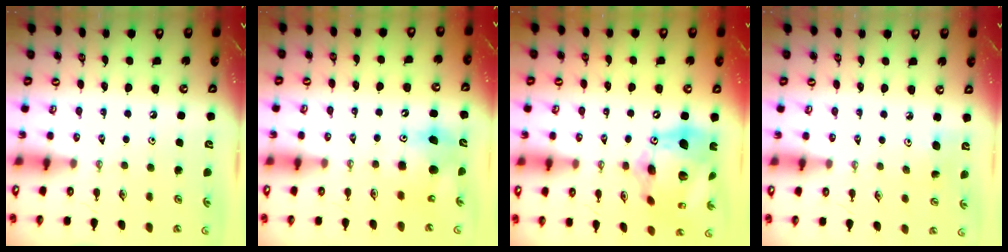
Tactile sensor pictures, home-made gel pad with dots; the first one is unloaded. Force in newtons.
{"total": 8.4, "press": 8.4, "slide": 0.3}
{"total": 22.7, "press": 22.5, "slide": 2.6}
{"total": 5.0, "press": 4.9, "slide": 0.6}